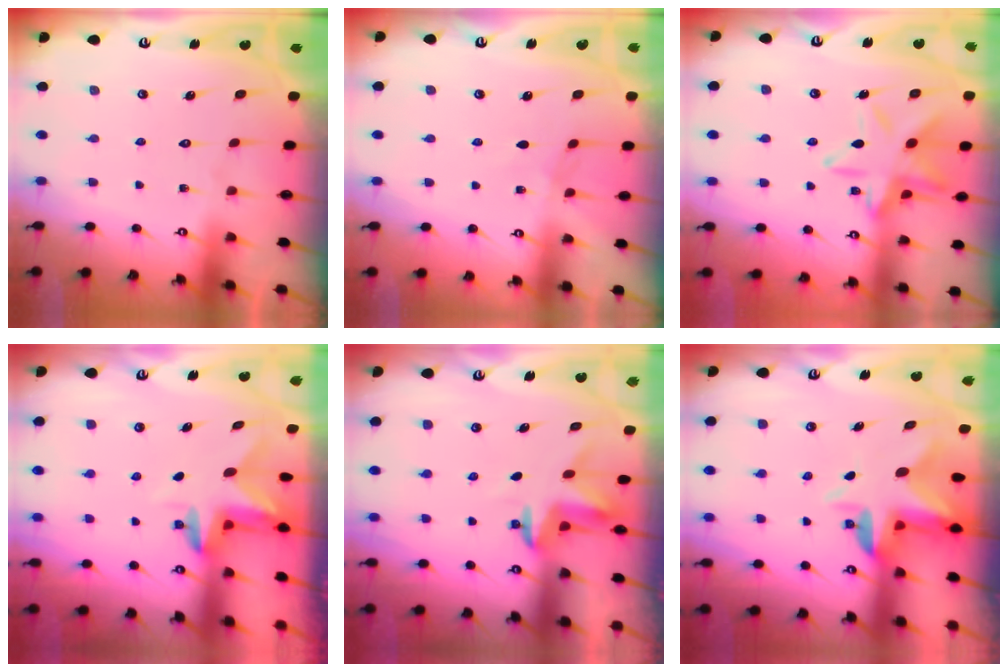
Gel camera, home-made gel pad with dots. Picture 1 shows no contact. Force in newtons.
{"total": 2.4, "press": 2.3, "slide": 0.4}
{"total": 14.8, "press": 14.8, "slide": 0.8}
{"total": 3.3, "press": 3.3, "slide": 0.3}
{"total": 4.0, "press": 4.0, "slide": 0.2}
{"total": 5.2, "press": 5.0, "slide": 1.4}